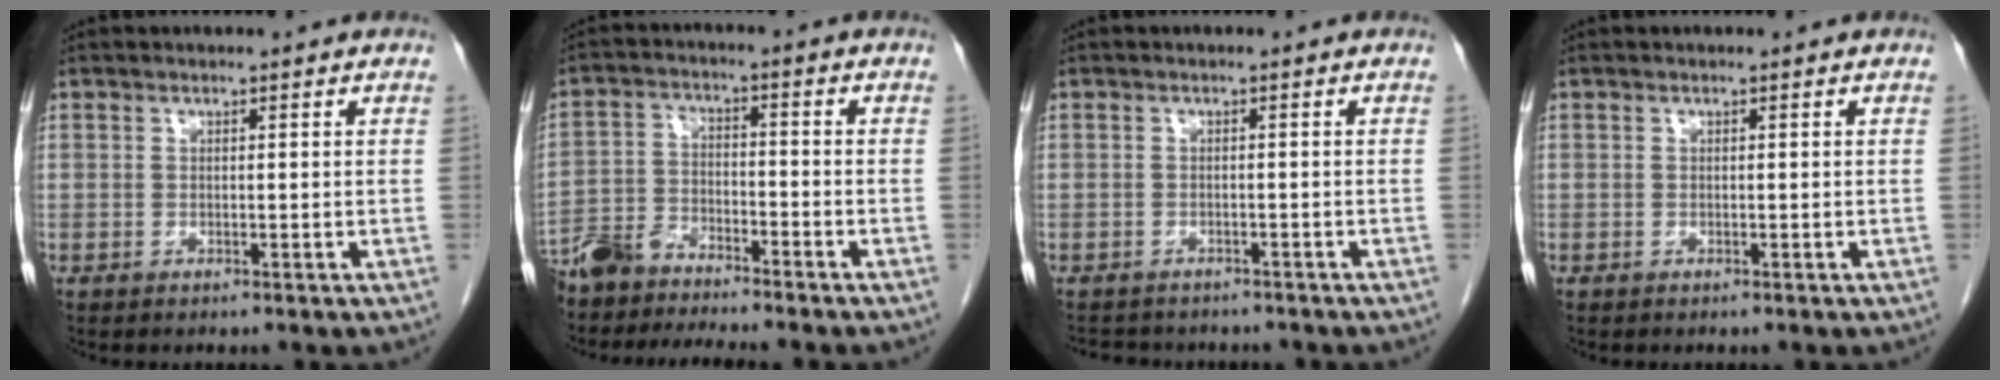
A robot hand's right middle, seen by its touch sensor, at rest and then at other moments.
{"total": 7.5, "force": [-7.2, 1.1, 1.8], "torque": [-0.039, -0.003, -0.135]}
{"total": 7.8, "force": [-6.9, 3.0, 2.3], "torque": [-0.039, 0.003, -0.083]}
{"total": 0.0}